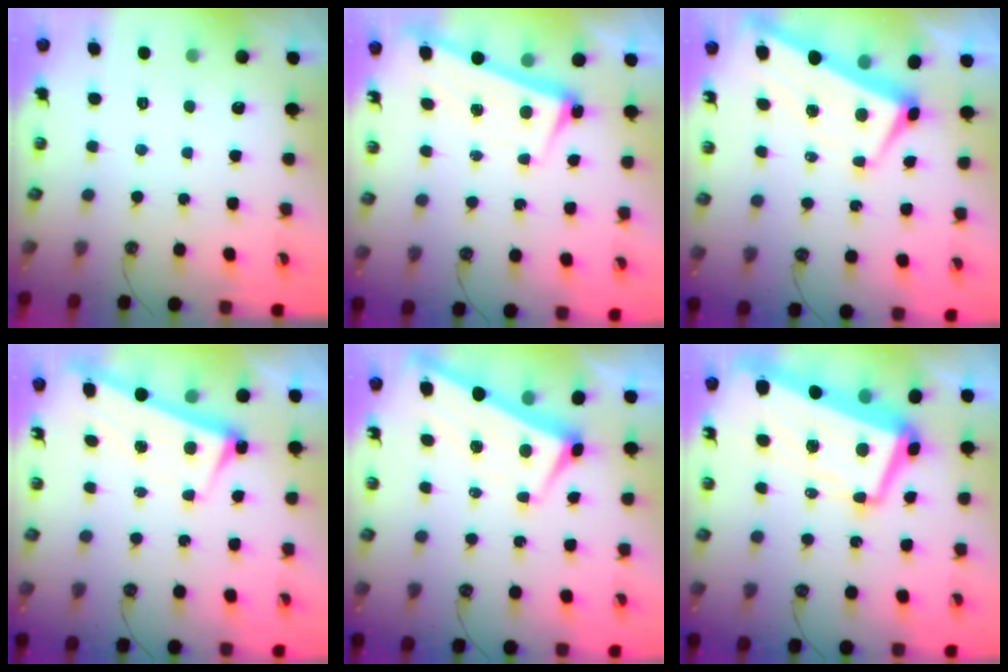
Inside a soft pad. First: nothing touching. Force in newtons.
{"total": 2.5, "press": 2.4, "slide": 0.9}
{"total": 1.2, "press": 0.3, "slide": 1.1}
{"total": 3.3, "press": 3.2, "slide": 0.9}
{"total": 1.8, "press": 1.5, "slide": 0.9}
{"total": 10.8, "press": 10.6, "slide": 2.4}